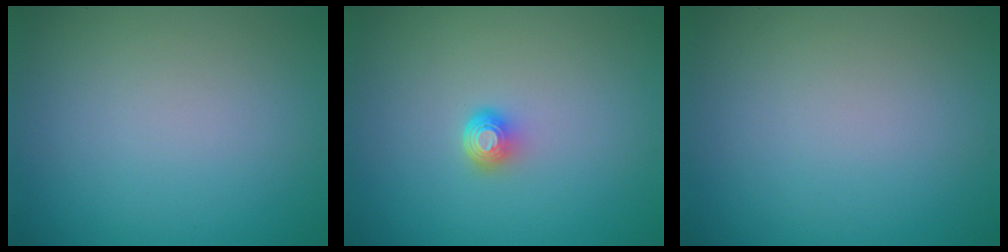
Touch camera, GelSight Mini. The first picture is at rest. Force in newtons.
{"total": 1.6, "press": 1.1, "slide": 1.1}
{"total": 0.0}